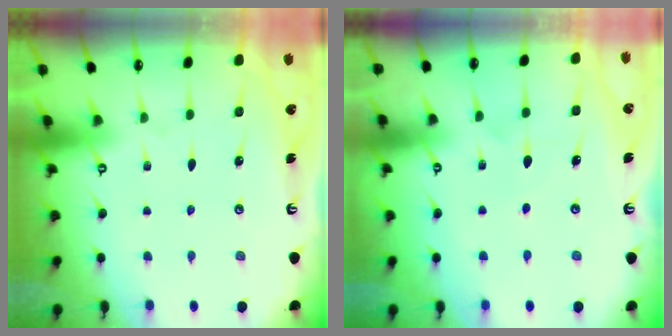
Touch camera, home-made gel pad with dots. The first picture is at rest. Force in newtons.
{"total": 4.6, "press": 4.5, "slide": 0.5}